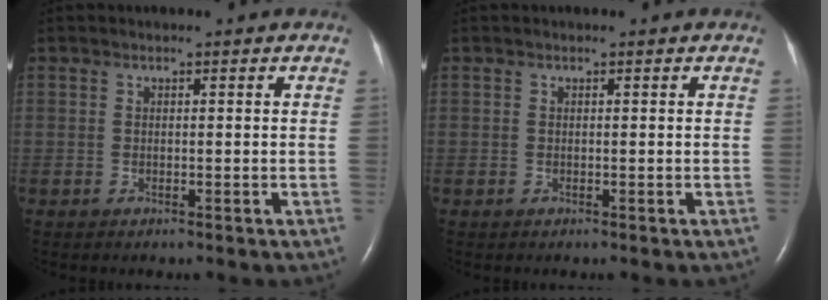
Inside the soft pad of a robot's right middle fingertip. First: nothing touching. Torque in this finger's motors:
{"motor_torque": [0.00, 0.00, 0.00, 0.00]}